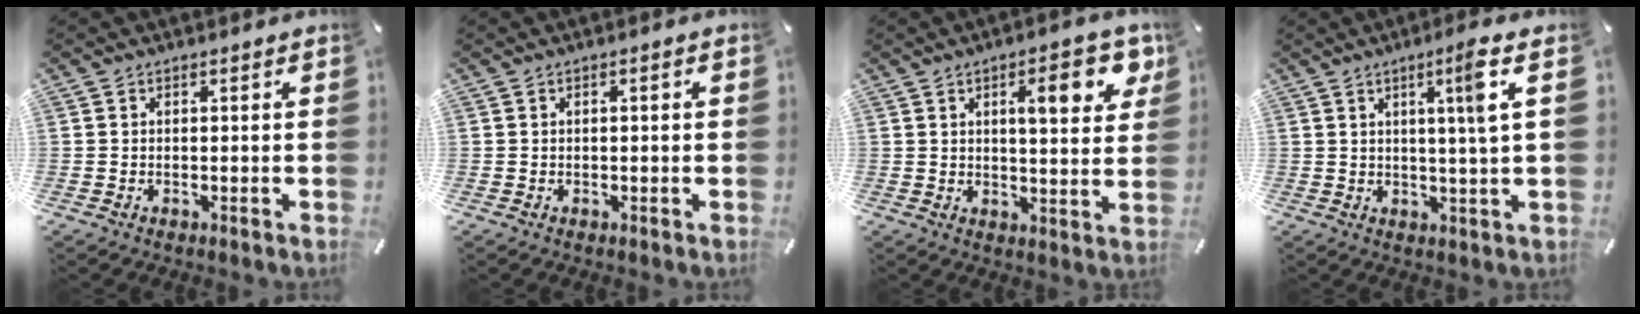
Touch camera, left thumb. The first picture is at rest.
{"total": 0.9, "force": [-0.1, 0.2, 0.9], "torque": [-0.016, 0.000, -0.001]}
{"total": 11.4, "force": [4.9, 3.6, 9.7], "torque": [-0.134, -0.015, 0.074]}
{"total": 7.3, "force": [2.8, -0.5, 6.7], "torque": [-0.118, -0.008, 0.038]}